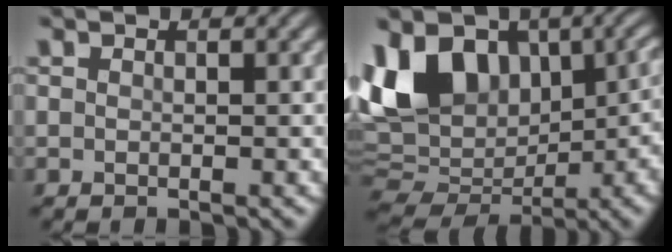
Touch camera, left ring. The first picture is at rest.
{"total": 16.4, "force": [3.2, 10.7, 12.0], "torque": [-0.196, 0.003, 0.065]}